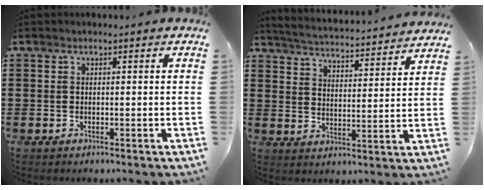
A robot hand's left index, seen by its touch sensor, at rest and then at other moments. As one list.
[{"total": 3.6, "force": [3.5, -0.6, 0.3], "torque": [-0.029, -0.038, 0.053]}]